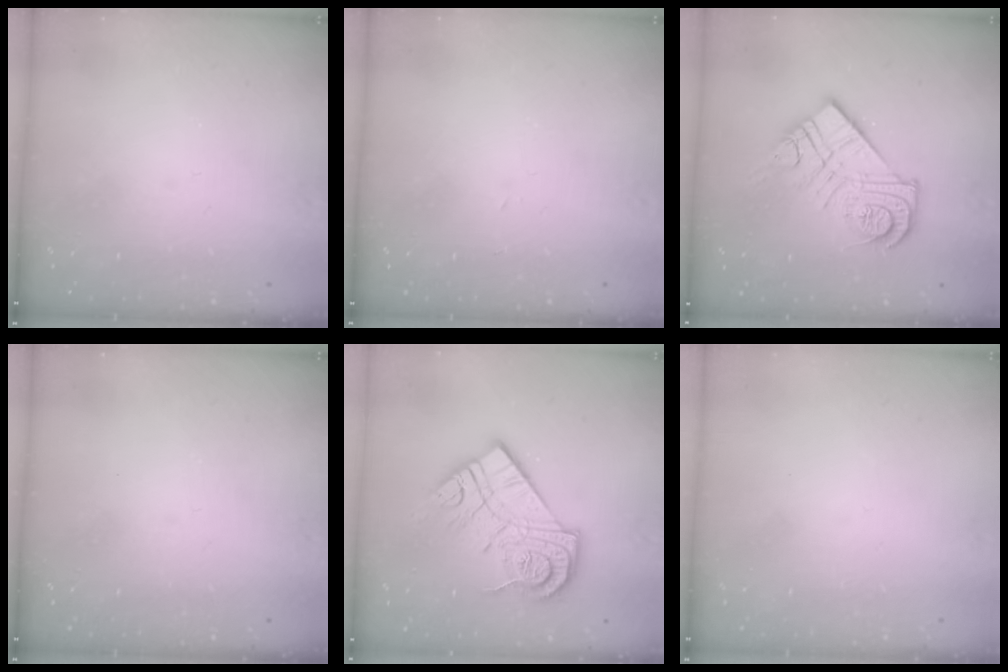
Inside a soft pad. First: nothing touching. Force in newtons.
{"total": 2.0, "press": 2.0, "slide": 0.3}
{"total": 15.8, "press": 15.7, "slide": 1.0}
{"total": 0.0}
{"total": 16.6, "press": 16.6, "slide": 0.5}
{"total": 1.7, "press": 1.7, "slide": 0.1}